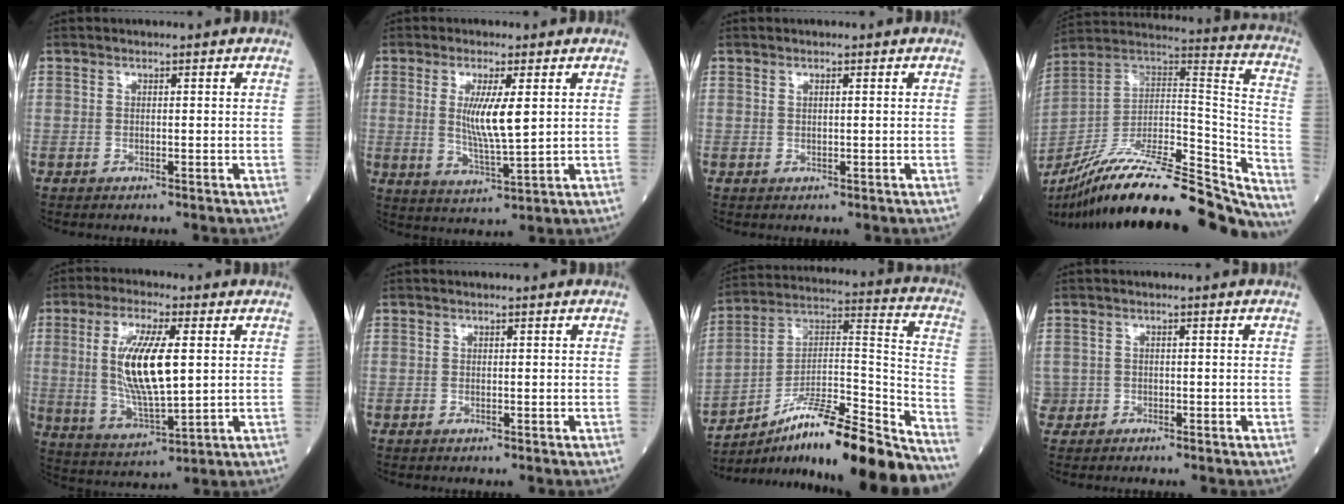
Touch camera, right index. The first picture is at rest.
{"total": 7.4, "force": [1.5, 0.7, 7.2], "torque": [-0.139, -0.015, 0.033]}
{"total": 0.6, "force": [0.4, 0.1, 0.5], "torque": [-0.014, 0.001, 0.009]}
{"total": 33.4, "force": [-28.2, 5.3, 17.2], "torque": [-0.231, -0.012, -0.421]}
{"total": 12.7, "force": [2.0, 3.0, 12.2], "torque": [-0.249, -0.004, 0.042]}
{"total": 0.0}
{"total": 22.2, "force": [-18.1, 0.7, 12.9], "torque": [-0.175, 0.026, -0.300]}
{"total": 1.7, "force": [-0.9, 1.4, 0.0], "torque": [-0.002, 0.007, -0.016]}